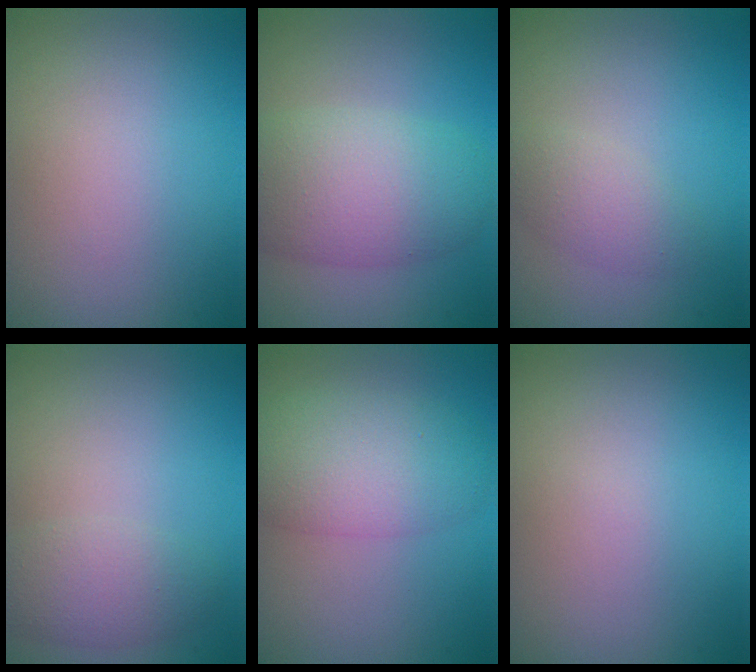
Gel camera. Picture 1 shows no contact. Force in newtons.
{"total": 6.7, "press": 6.7, "slide": 0.3}
{"total": 2.1, "press": 2.1, "slide": 0.2}
{"total": 2.7, "press": 2.7, "slide": 0.2}
{"total": 5.8, "press": 5.8, "slide": 0.3}
{"total": 0.0}